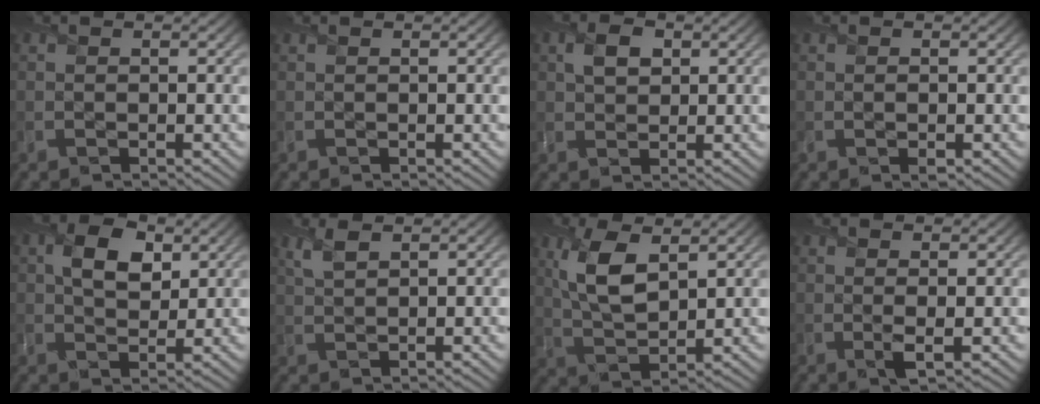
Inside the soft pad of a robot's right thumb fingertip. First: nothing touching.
{"total": 0.0}
{"total": 3.0, "force": [1.2, 2.1, 1.8], "torque": [-0.038, 0.002, 0.021]}
{"total": 0.5, "force": [-0.1, 0.1, 0.5], "torque": [-0.008, -0.003, -0.001]}
{"total": 5.8, "force": [2.2, 3.7, 4.0], "torque": [-0.073, 0.000, 0.035]}
{"total": 2.3, "force": [1.6, 0.7, 1.5], "torque": [-0.037, 0.002, 0.037]}
{"total": 8.0, "force": [3.2, 3.6, 6.4], "torque": [-0.144, 0.001, 0.062]}
{"total": 1.4, "force": [0.3, 0.3, 1.3], "torque": [-0.028, -0.003, 0.006]}